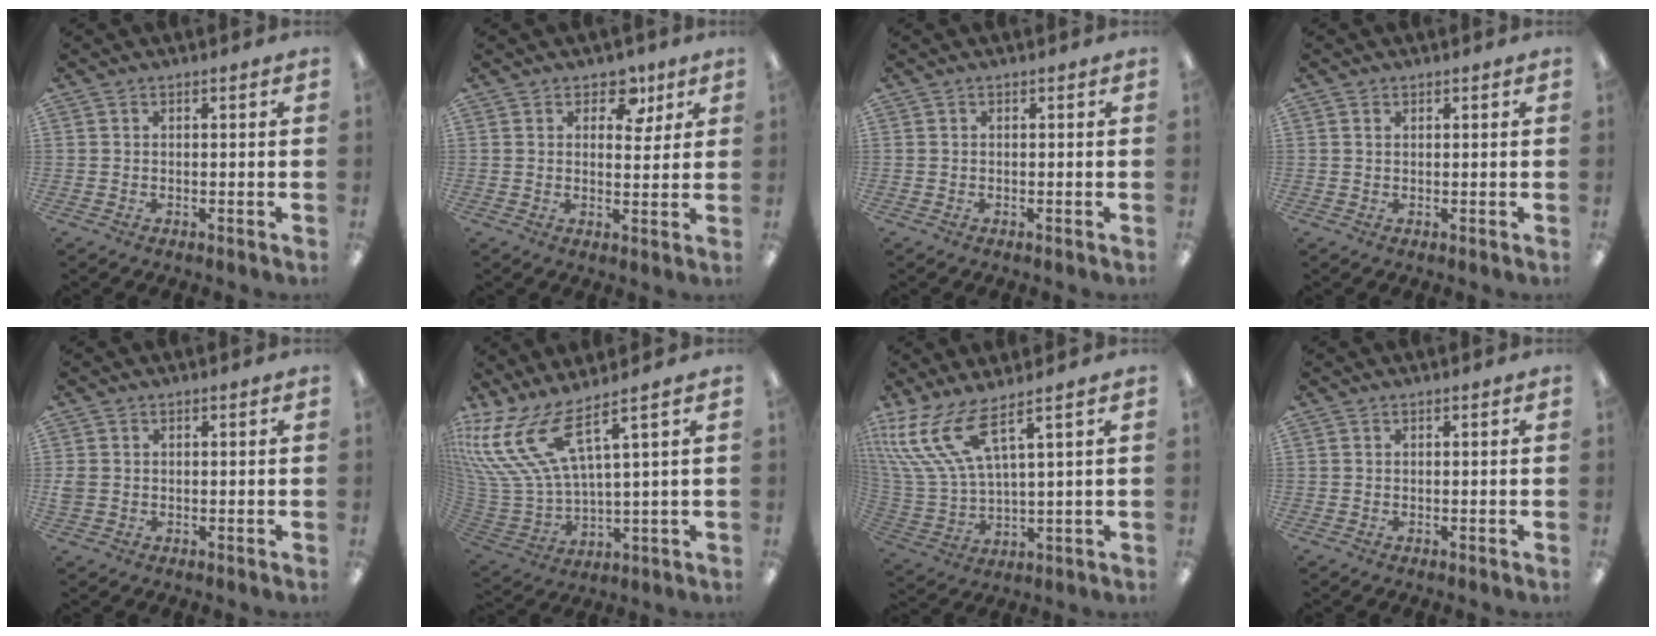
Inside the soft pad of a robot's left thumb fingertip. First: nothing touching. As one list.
[{"total": 6.7, "force": [3.8, 3.9, 3.9], "torque": [-0.024, -0.017, 0.058]}, {"total": 0.0}, {"total": 0.7, "force": [0.4, 0.4, 0.5], "torque": [-0.010, 0.002, 0.008]}, {"total": 1.9, "force": [0.0, 1.5, 1.0], "torque": [-0.019, 0.006, -0.001]}, {"total": 16.5, "force": [9.1, 6.8, 11.9], "torque": [-0.280, -0.056, 0.160]}, {"total": 14.2, "force": [8.3, 4.6, 10.6], "torque": [-0.246, -0.042, 0.146]}, {"total": 0.0}]